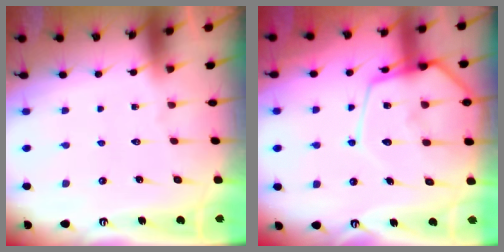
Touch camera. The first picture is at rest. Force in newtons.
{"total": 16.6, "press": 16.5, "slide": 1.5}